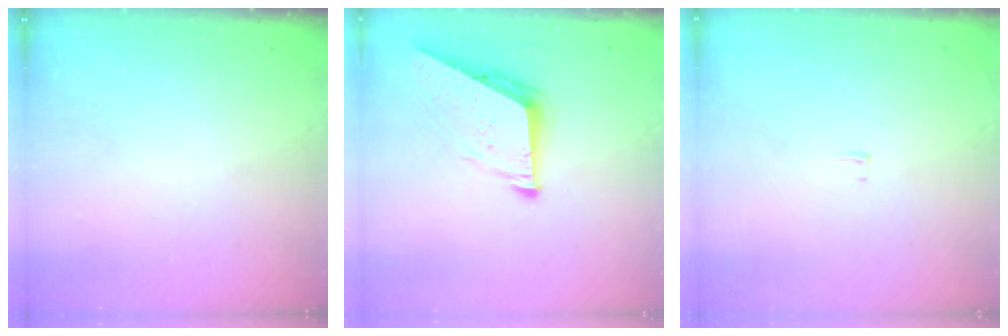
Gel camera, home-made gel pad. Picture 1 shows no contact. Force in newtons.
{"total": 7.7, "press": 7.7, "slide": 0.3}
{"total": 3.8, "press": 3.8, "slide": 0.3}